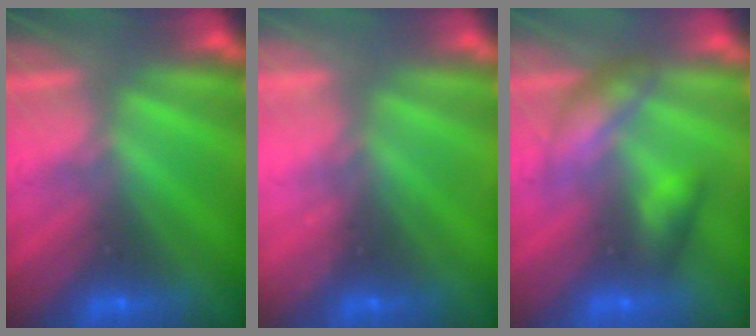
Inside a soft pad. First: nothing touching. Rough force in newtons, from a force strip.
{"total": 2.2}
{"total": 2.5}